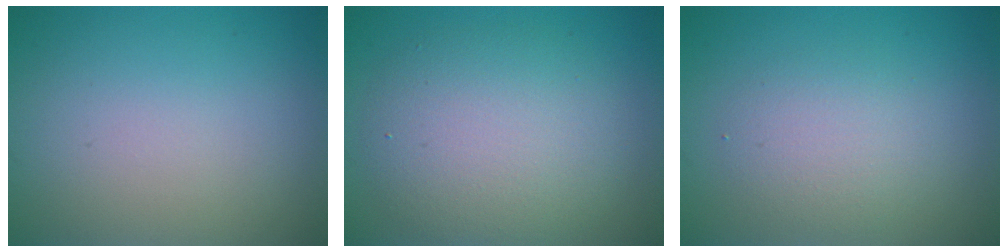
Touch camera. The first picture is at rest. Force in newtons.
{"total": 5.9, "press": 5.9, "slide": 0.6}
{"total": 2.7, "press": 2.7, "slide": 0.0}